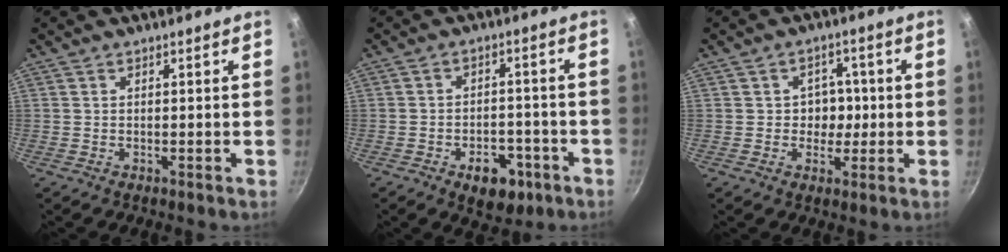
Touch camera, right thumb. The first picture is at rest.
{"total": 8.7, "force": [-5.4, 5.2, 4.4], "torque": [-0.034, 0.051, -0.076]}
{"total": 5.3, "force": [-0.1, 4.4, 3.0], "torque": [0.002, 0.010, -0.004]}